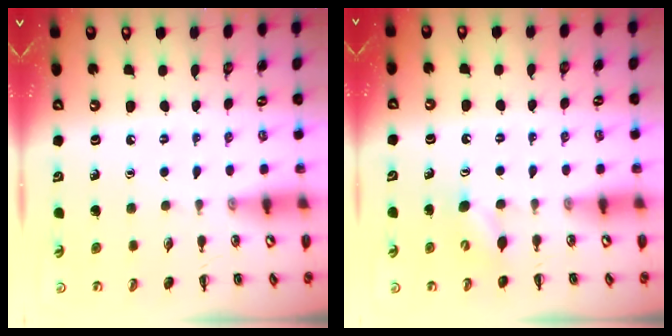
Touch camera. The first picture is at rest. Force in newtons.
{"total": 3.5, "press": 3.4, "slide": 1.0}